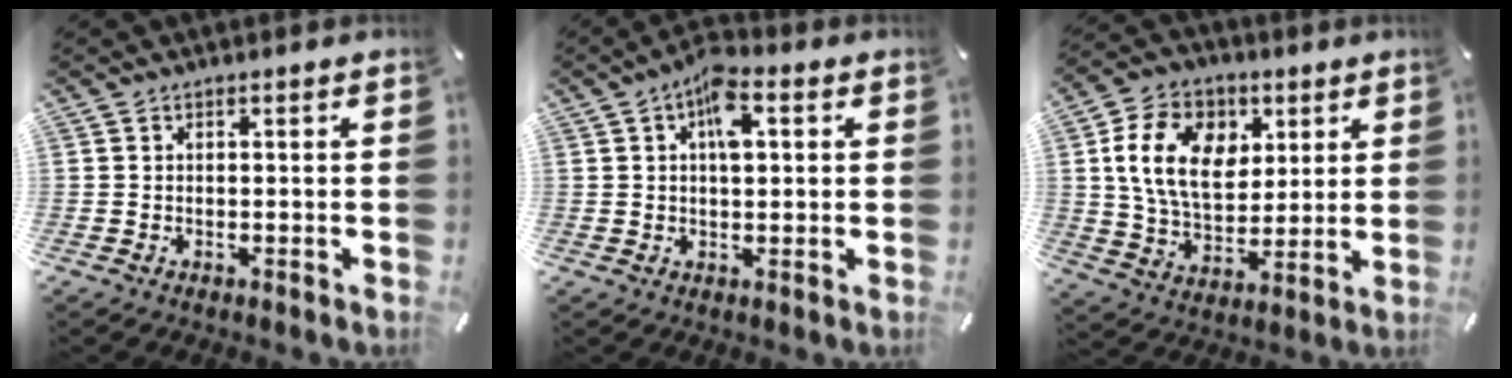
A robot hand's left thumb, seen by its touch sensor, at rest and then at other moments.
{"total": 7.4, "force": [2.3, 3.7, 6.0], "torque": [-0.099, 0.003, 0.036]}
{"total": 15.2, "force": [4.5, 11.2, 9.4], "torque": [-0.172, 0.006, 0.083]}